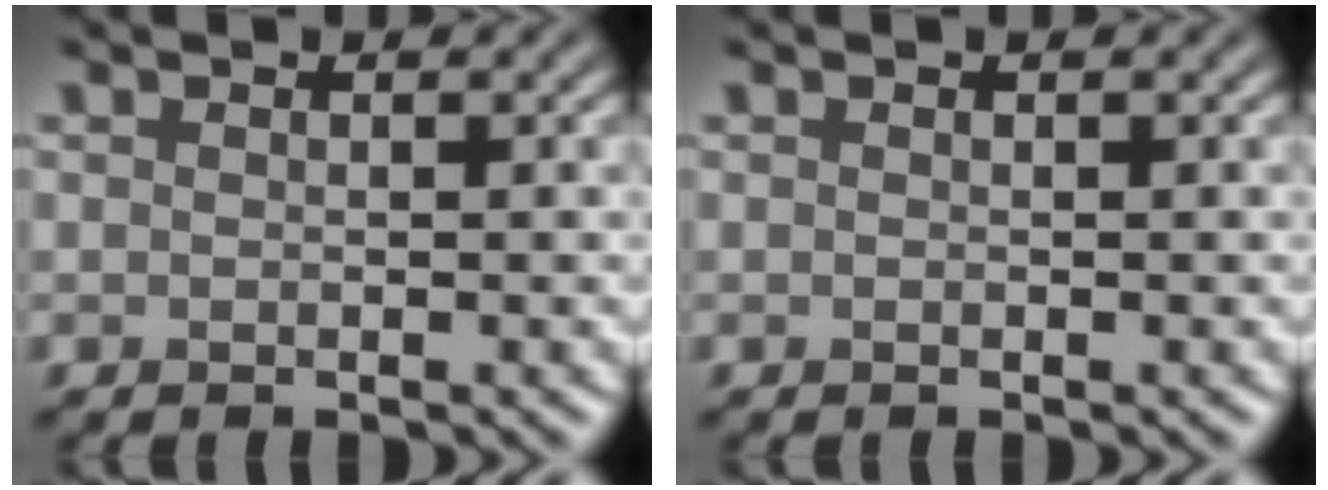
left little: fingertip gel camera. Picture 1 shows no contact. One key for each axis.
{"total": 0.0}